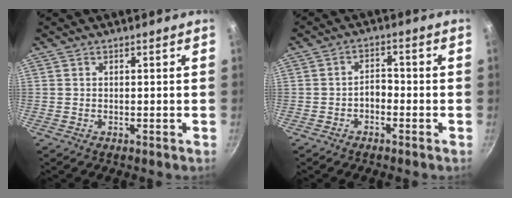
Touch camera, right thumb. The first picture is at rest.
{"total": 3.0, "force": [-1.3, 2.0, 1.9], "torque": [-0.018, 0.019, -0.030]}